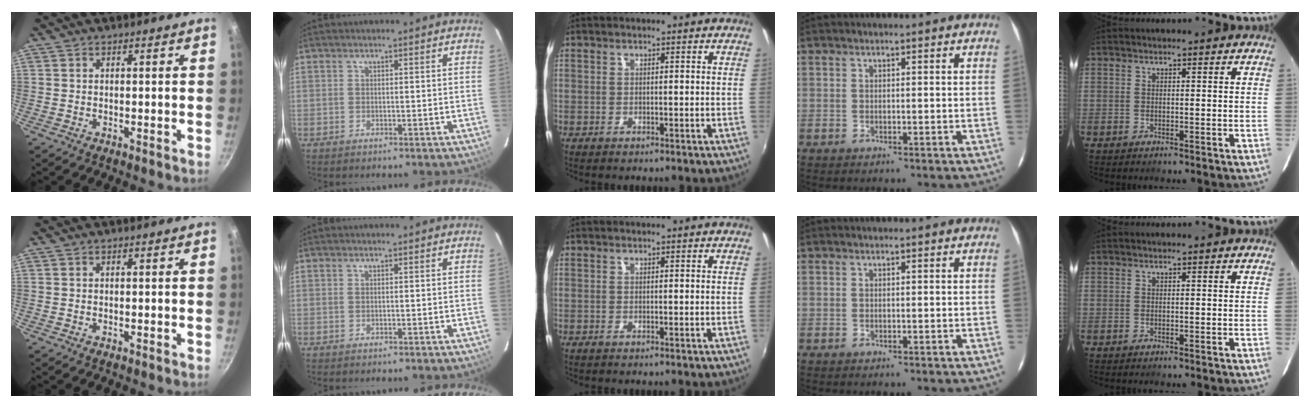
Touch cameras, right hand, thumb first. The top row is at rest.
{}